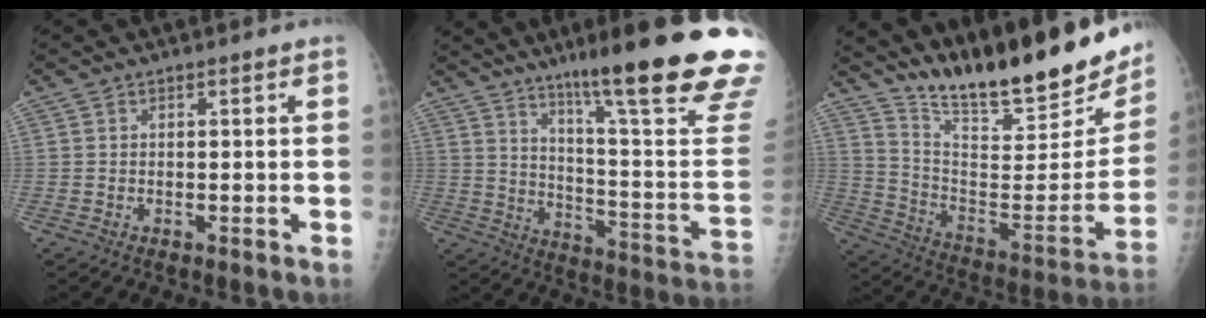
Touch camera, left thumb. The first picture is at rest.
{"total": 28.4, "force": [18.9, 2.3, 21.0], "torque": [-0.251, -0.101, 0.273]}
{"total": 27.1, "force": [21.2, 6.3, 15.6], "torque": [-0.214, -0.108, 0.326]}